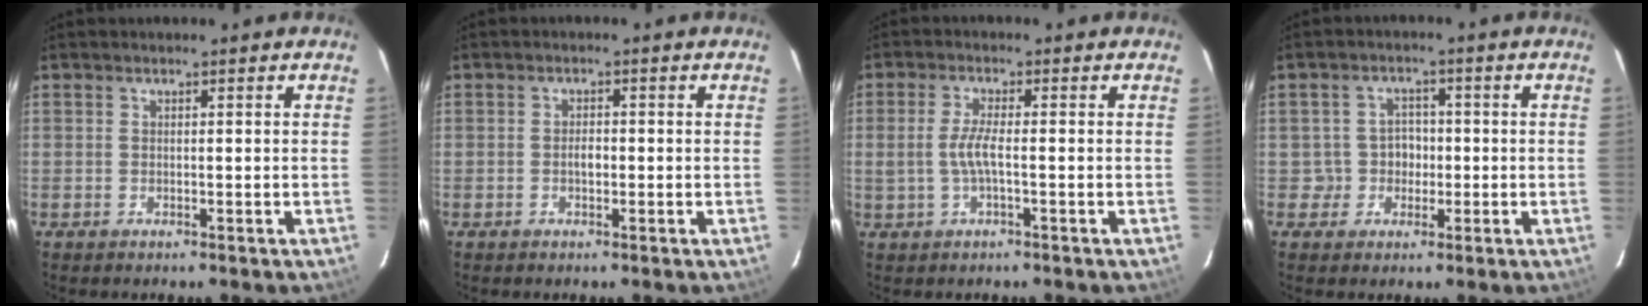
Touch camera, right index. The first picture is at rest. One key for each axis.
{"total": 1.6, "fx": -0.3, "fy": 0.9, "fz": 1.3, "tx": -0.024, "ty": 0.004, "tz": -0.007}
{"total": 3.9, "fx": -0.7, "fy": 0.5, "fz": 3.8, "tx": -0.077, "ty": 0.000, "tz": -0.010}
{"total": 3.9, "fx": -0.8, "fy": 3.8, "fz": 0.2, "tx": 0.005, "ty": 0.023, "tz": -0.010}